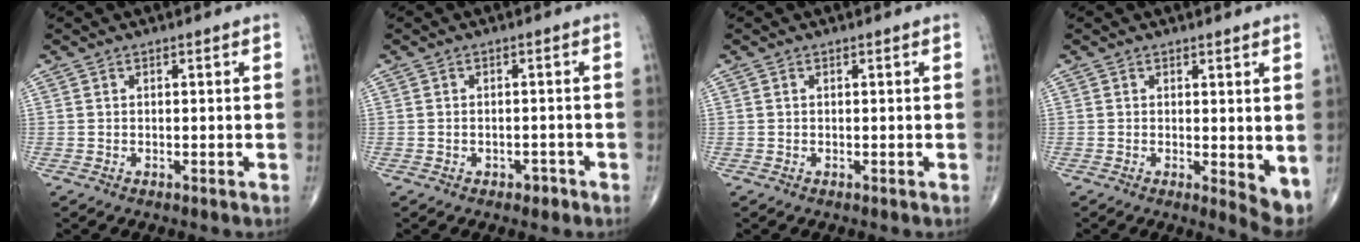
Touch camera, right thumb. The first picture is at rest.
{"total": 1.8, "force": [-1.1, 1.3, 0.8], "torque": [-0.008, 0.011, -0.013]}
{"total": 0.0}
{"total": 4.7, "force": [0.3, 1.8, 4.4], "torque": [-0.058, -0.015, 0.007]}